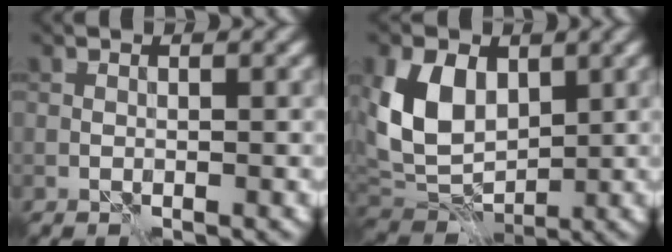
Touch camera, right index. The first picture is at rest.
{"total": 6.9, "force": [1.6, 5.0, 4.5], "torque": [-0.090, -0.003, 0.027]}